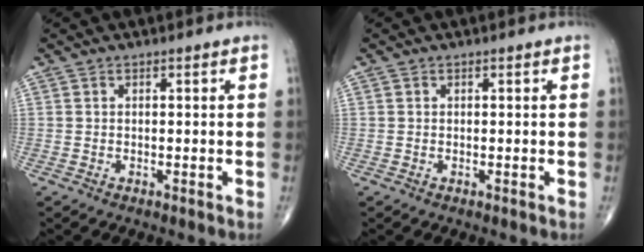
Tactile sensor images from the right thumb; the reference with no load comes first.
{"total": 0.0}